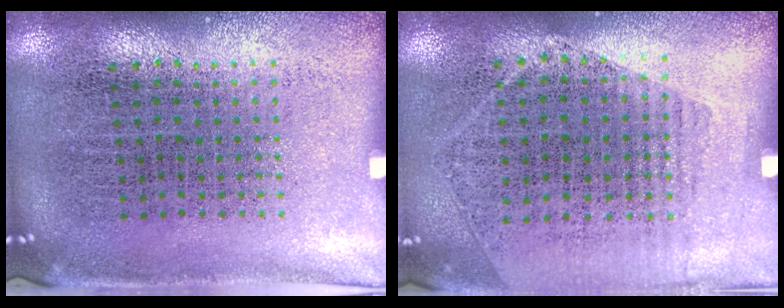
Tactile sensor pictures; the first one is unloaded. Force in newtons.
{"total": 1.2, "press": 1.0, "slide": 0.7}